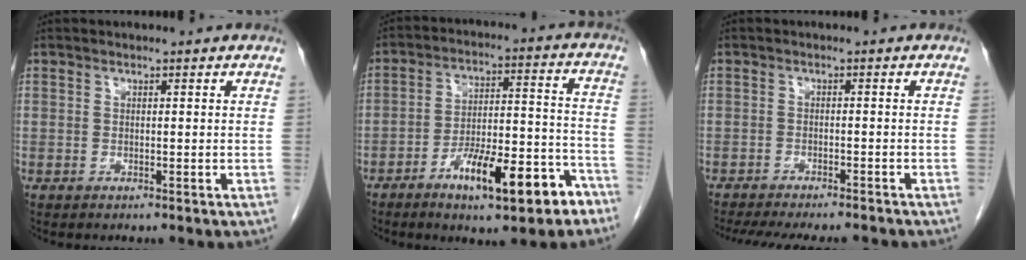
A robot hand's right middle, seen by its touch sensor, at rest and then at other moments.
{"total": 13.9, "force": [-8.3, 3.5, 10.5], "torque": [-0.161, 0.021, -0.123]}
{"total": 14.4, "force": [-12.7, 2.7, 6.2], "torque": [-0.122, -0.019, -0.168]}